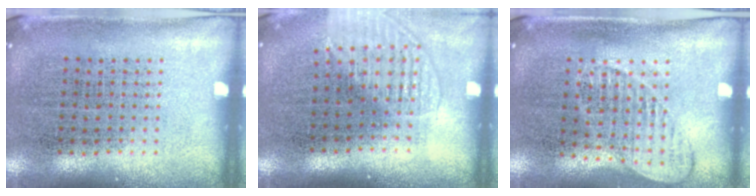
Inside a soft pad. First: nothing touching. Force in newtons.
{"total": 1.4, "press": 1.2, "slide": 0.6}
{"total": 1.1, "press": 1.1, "slide": 0.2}